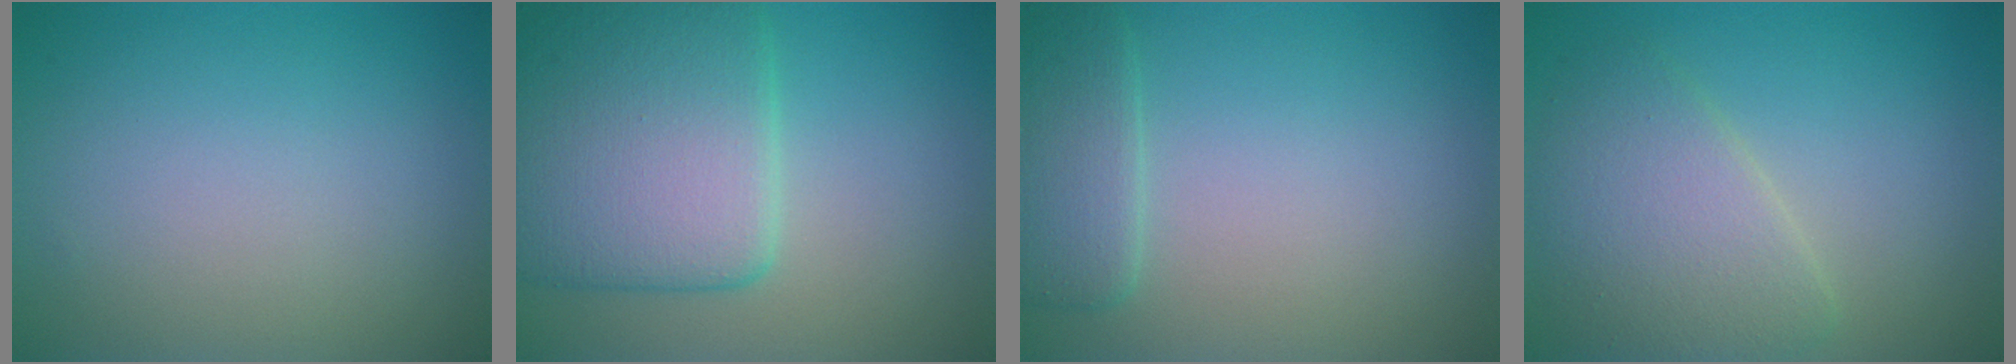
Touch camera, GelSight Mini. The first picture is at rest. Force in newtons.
{"total": 8.6, "press": 8.6, "slide": 0.6}
{"total": 2.4, "press": 1.7, "slide": 1.7}
{"total": 4.7, "press": 4.7, "slide": 0.2}